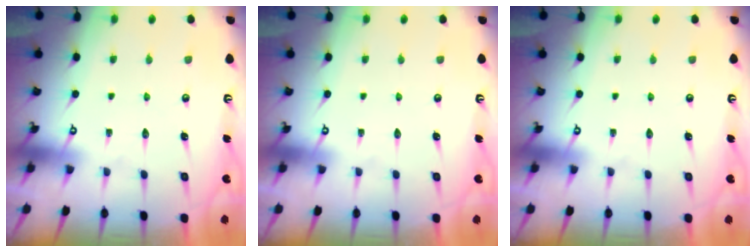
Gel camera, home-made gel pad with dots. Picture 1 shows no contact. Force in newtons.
{"total": 0.0}
{"total": 0.0}